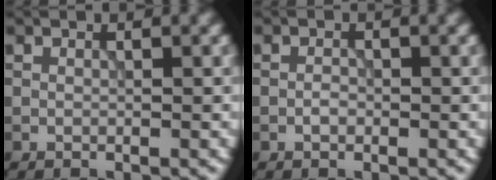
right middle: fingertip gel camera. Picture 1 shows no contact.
{"total": 0.8, "force": [-0.3, 0.5, 0.5], "torque": [-0.010, 0.002, -0.008]}